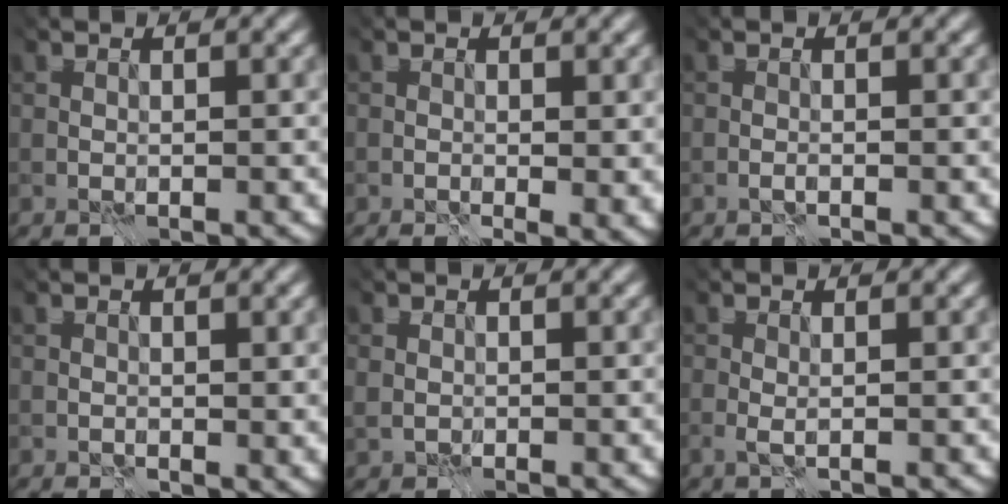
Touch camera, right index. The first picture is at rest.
{"total": 2.3, "force": [0.2, 1.1, 2.0], "torque": [-0.009, -0.005, 0.001]}
{"total": 1.1, "force": [-1.0, -0.4, 0.0], "torque": [0.009, 0.009, -0.037]}
{"total": 0.5, "force": [0.2, 0.3, 0.3], "torque": [-0.002, -0.004, -0.003]}
{"total": 2.0, "force": [0.9, 1.6, 0.7], "torque": [-0.039, 0.002, 0.023]}
{"total": 1.0, "force": [-0.8, -0.3, 0.5], "torque": [-0.013, 0.009, -0.031]}